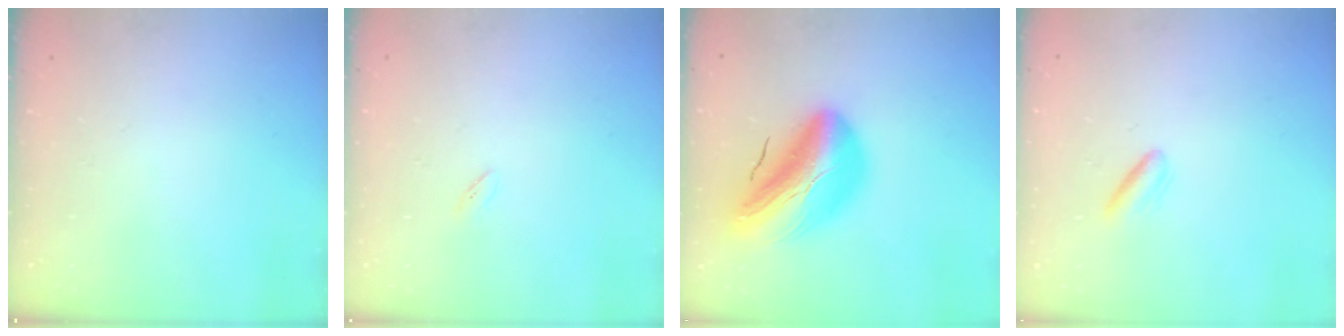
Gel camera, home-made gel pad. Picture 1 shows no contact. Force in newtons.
{"total": 1.7, "press": 1.5, "slide": 0.6}
{"total": 21.8, "press": 21.0, "slide": 5.8}
{"total": 2.5, "press": 2.4, "slide": 0.9}